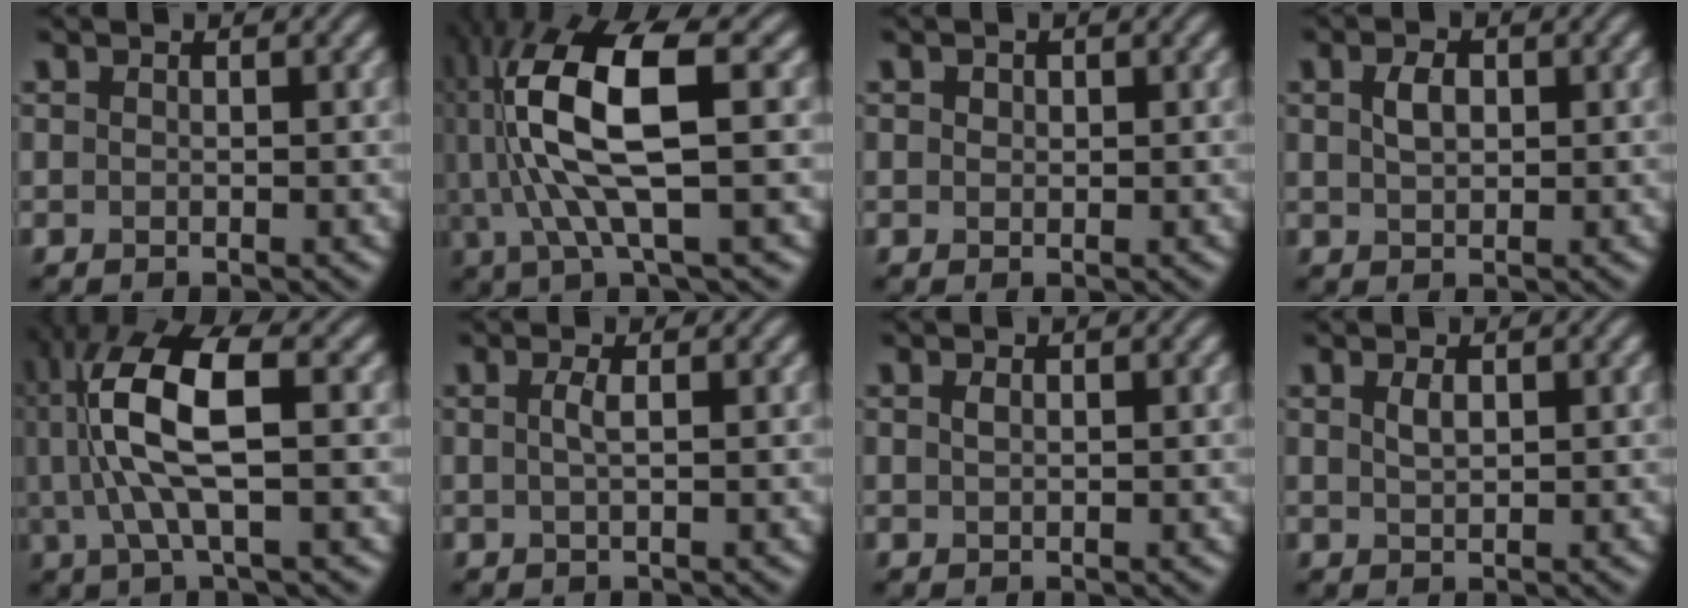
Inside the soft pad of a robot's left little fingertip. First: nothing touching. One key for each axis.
{"total": 10.9, "fx": 1.3, "fy": 3.3, "fz": 10.3, "tx": -0.212, "ty": 0.005, "tz": 0.028}
{"total": 0.6, "fx": 0.3, "fy": 0.5, "fz": 0.2, "tx": -0.003, "ty": -0.002, "tz": 0.003}
{"total": 1.9, "fx": 0.5, "fy": 1.2, "fz": 1.4, "tx": -0.029, "ty": 0.002, "tz": 0.010}
{"total": 8.7, "fx": 0.9, "fy": 2.7, "fz": 8.3, "tx": -0.172, "ty": 0.007, "tz": 0.019}
{"total": 1.2, "fx": 0.1, "fy": 0.3, "fz": 1.2, "tx": -0.025, "ty": 0.002, "tz": 0.001}
{"total": 0.5, "fx": 0.2, "fy": 0.3, "fz": 0.4, "tx": -0.010, "ty": 0.002, "tz": 0.004}
{"total": 1.1, "fx": 0.5, "fy": 0.5, "fz": 0.9, "tx": -0.022, "ty": 0.001, "tz": 0.013}